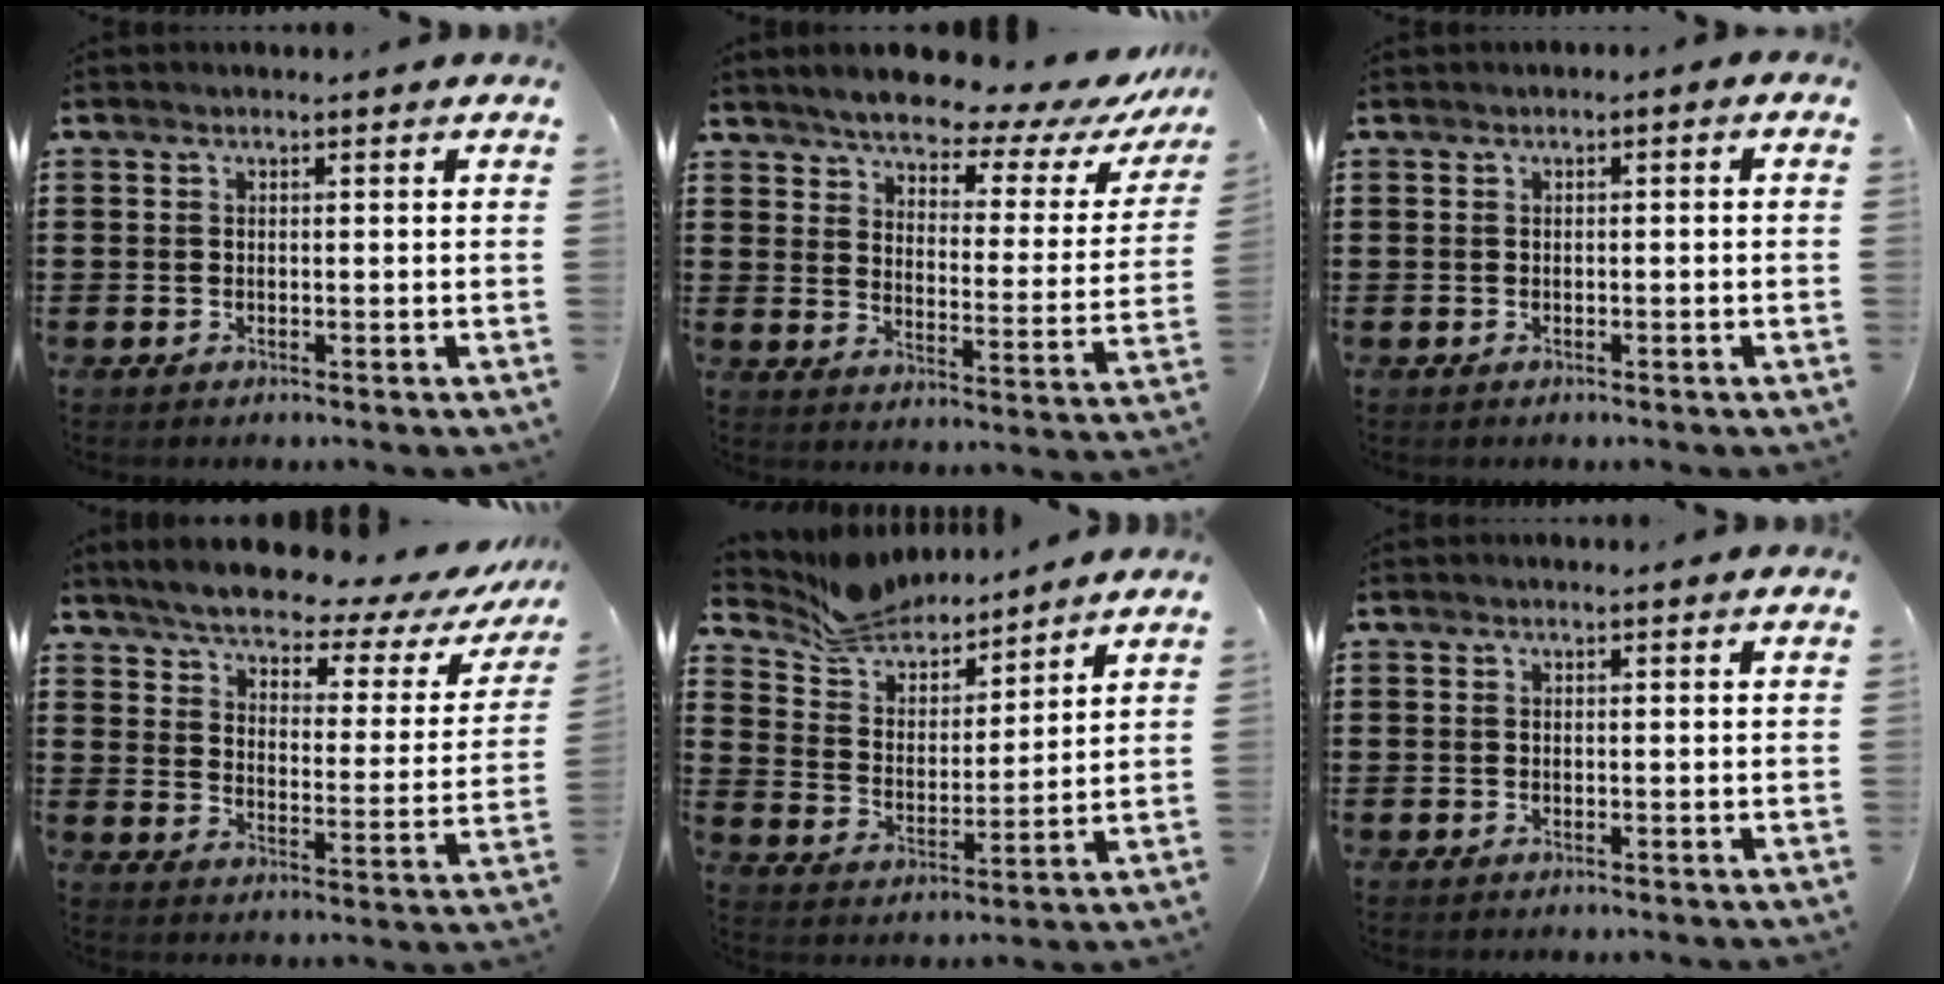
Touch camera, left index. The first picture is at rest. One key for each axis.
{"total": 6.1, "fx": 5.8, "fy": 0.8, "fz": 1.9, "tx": -0.060, "ty": -0.044, "tz": 0.095}
{"total": 0.6, "fx": -0.5, "fy": 0.1, "fz": 0.3, "tx": -0.008, "ty": -0.003, "tz": -0.009}
{"total": 5.1, "fx": 4.7, "fy": 0.7, "fz": 2.0, "tx": -0.065, "ty": -0.032, "tz": 0.075}
{"total": 8.3, "fx": 8.0, "fy": 2.1, "fz": 1.0, "tx": -0.062, "ty": -0.044, "tz": 0.147}
{"total": 0.0}